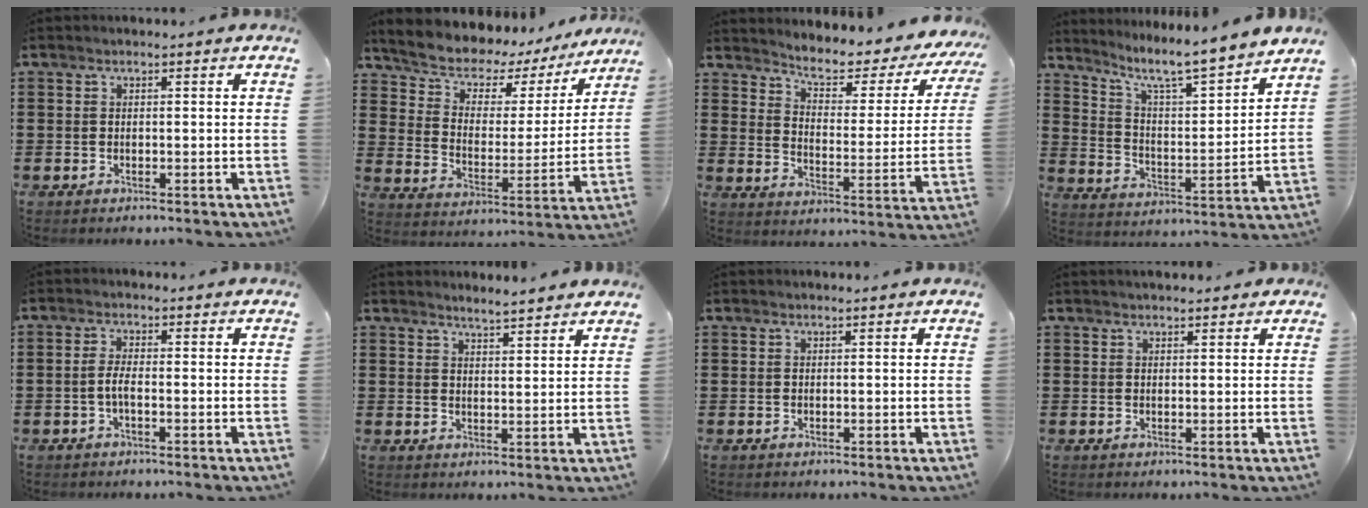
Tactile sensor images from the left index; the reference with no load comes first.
{"total": 6.5, "force": [5.9, 2.5, 1.2], "torque": [-0.053, -0.048, 0.096]}
{"total": 4.5, "force": [3.7, 1.2, 2.2], "torque": [-0.057, -0.031, 0.051]}
{"total": 7.3, "force": [6.4, 0.0, 3.5], "torque": [-0.087, -0.054, 0.099]}
{"total": 2.5, "force": [-0.4, 0.8, 2.3], "torque": [-0.057, -0.003, -0.012]}
{"total": 2.9, "force": [2.9, -0.2, 0.2], "torque": [-0.012, -0.008, 0.055]}
{"total": 0.0}
{"total": 1.4, "force": [1.3, 0.5, 0.3], "torque": [-0.008, 0.004, 0.024]}